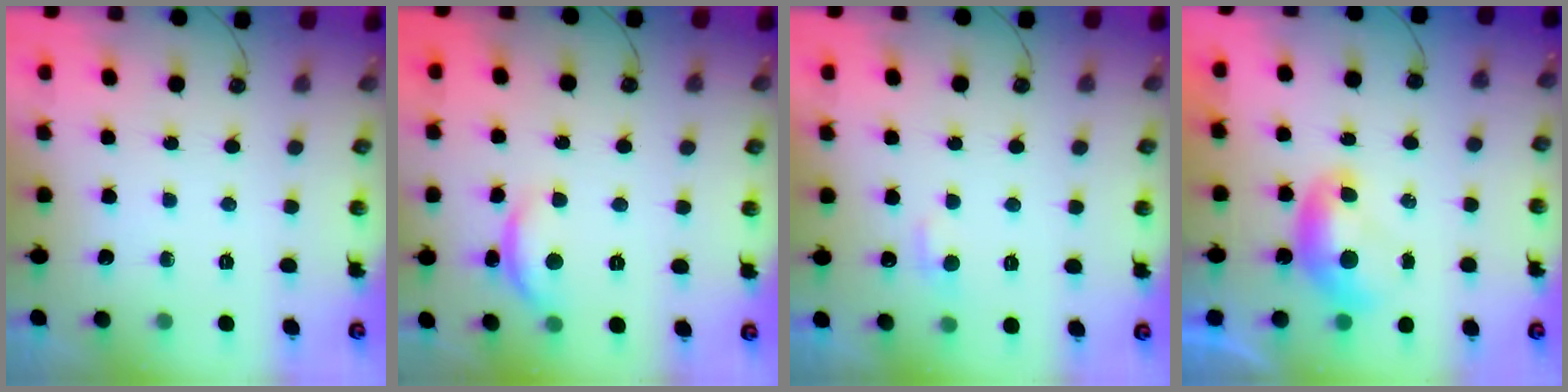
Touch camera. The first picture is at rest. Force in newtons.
{"total": 3.4, "press": 3.4, "slide": 0.5}
{"total": 1.8, "press": 1.7, "slide": 0.5}
{"total": 0.0}